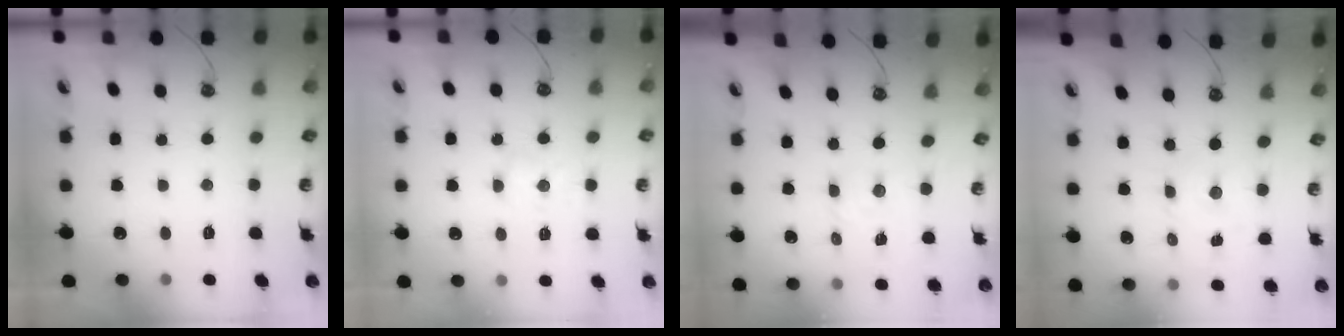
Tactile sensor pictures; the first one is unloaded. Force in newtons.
{"total": 4.8, "press": 4.7, "slide": 1.2}
{"total": 1.8, "press": 1.8, "slide": 0.3}
{"total": 1.6, "press": 1.6, "slide": 0.2}